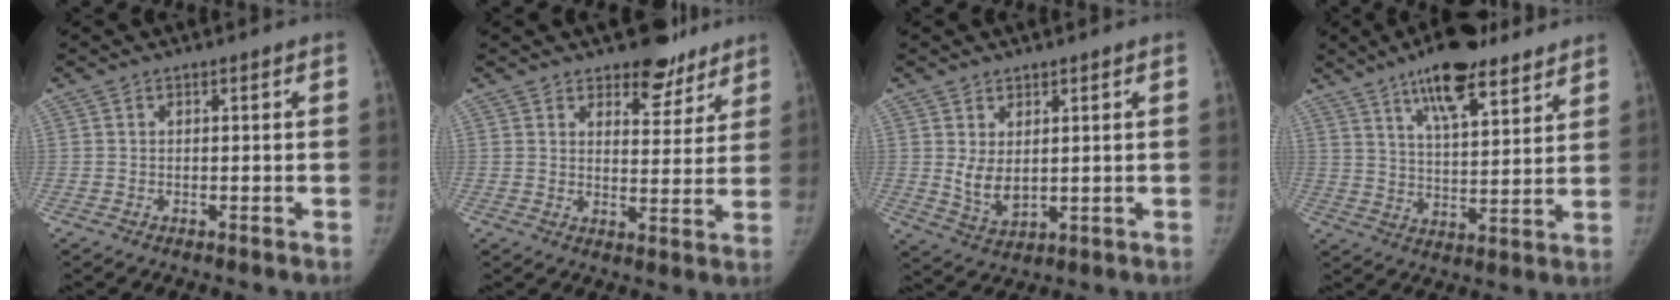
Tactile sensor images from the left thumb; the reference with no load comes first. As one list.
[{"total": 8.2, "force": [6.4, 4.1, 3.0], "torque": [0.002, -0.040, 0.090]}, {"total": 5.2, "force": [1.2, 3.2, 3.8], "torque": [-0.055, -0.020, 0.035]}, {"total": 15.6, "force": [10.5, 5.1, 10.3], "torque": [-0.133, -0.045, 0.167]}]